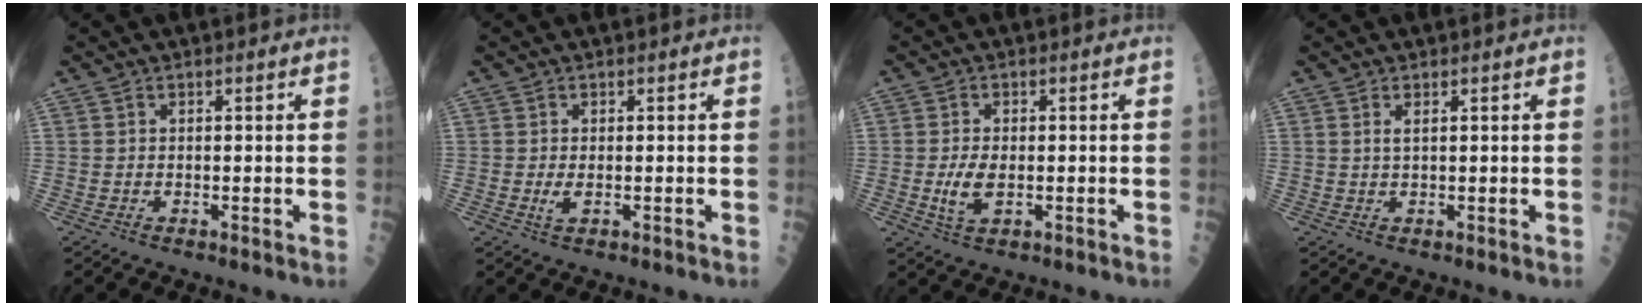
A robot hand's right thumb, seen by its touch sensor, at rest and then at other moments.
{"total": 1.7, "force": [-0.3, 0.7, 1.5], "torque": [-0.031, -0.004, -0.003]}
{"total": 4.7, "force": [-0.7, 2.4, 4.0], "torque": [-0.076, -0.006, -0.010]}
{"total": 1.0, "force": [0.4, 0.2, 0.9], "torque": [-0.024, -0.002, 0.010]}